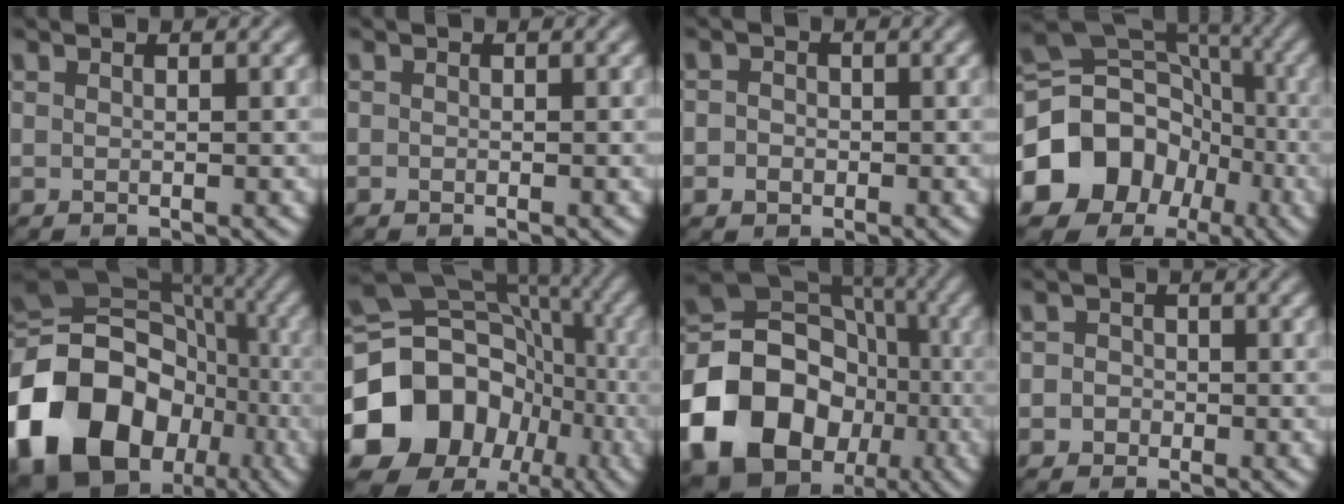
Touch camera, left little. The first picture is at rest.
{"total": 0.0}
{"total": 1.9, "force": [-0.3, 1.7, 0.8], "torque": [0.004, 0.005, -0.015]}
{"total": 14.0, "force": [-4.8, 12.0, 5.3], "torque": [-0.119, -0.009, -0.104]}
{"total": 22.7, "force": [-8.0, 18.0, 11.2], "torque": [-0.226, -0.026, -0.153]}
{"total": 19.3, "force": [-6.1, 16.5, 7.9], "torque": [-0.172, -0.021, -0.115]}
{"total": 22.1, "force": [-7.9, 18.6, 9.0], "torque": [-0.182, -0.030, -0.152]}
{"total": 2.2, "force": [-0.4, 2.0, 0.6], "torque": [0.015, 0.011, -0.026]}